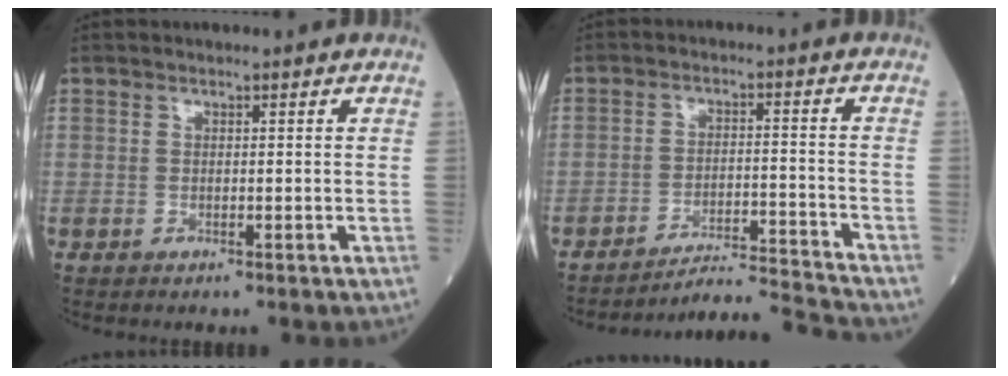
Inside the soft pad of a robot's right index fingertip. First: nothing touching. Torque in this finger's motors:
{"motor_torque": [-0.32, -0.56, -0.04, -0.01]}